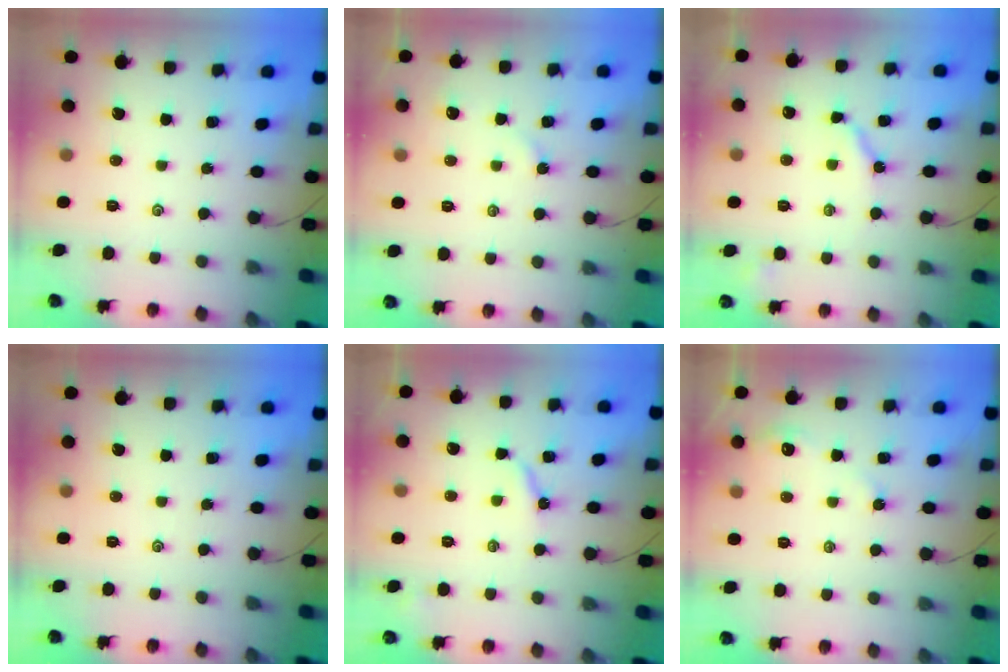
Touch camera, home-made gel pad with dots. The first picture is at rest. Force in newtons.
{"total": 2.0, "press": 1.9, "slide": 0.3}
{"total": 5.3, "press": 5.2, "slide": 0.7}
{"total": 0.0}
{"total": 4.5, "press": 4.4, "slide": 0.2}
{"total": 3.6, "press": 3.6, "slide": 0.3}